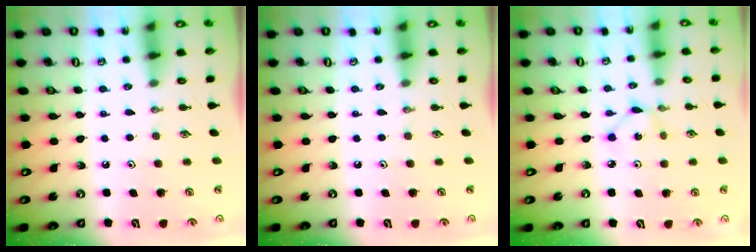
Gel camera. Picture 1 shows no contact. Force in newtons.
{"total": 0.0}
{"total": 1.3, "press": 1.3, "slide": 0.0}